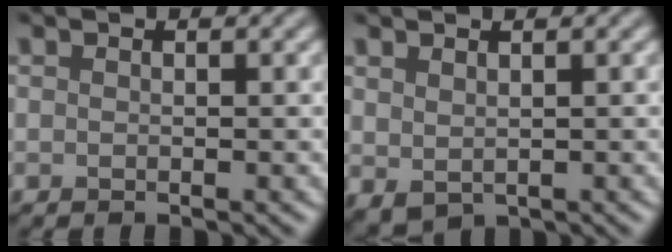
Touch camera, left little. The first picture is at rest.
{"total": 1.3, "force": [0.6, 0.8, 0.8], "torque": [-0.019, -0.001, 0.018]}